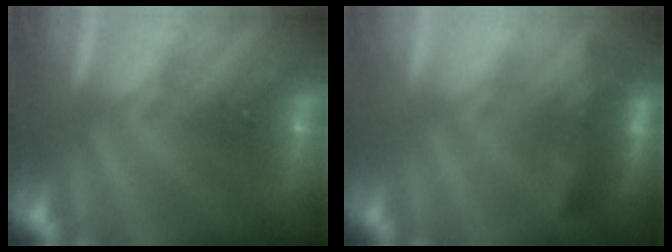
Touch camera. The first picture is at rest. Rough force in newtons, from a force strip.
{"total": 3.2}